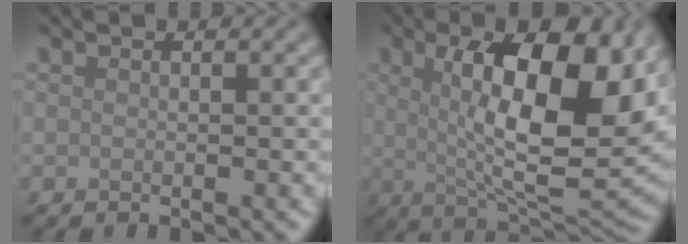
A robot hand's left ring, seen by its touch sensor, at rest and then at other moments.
{"total": 12.5, "force": [2.5, 4.5, 11.5], "torque": [-0.167, 0.000, 0.040]}